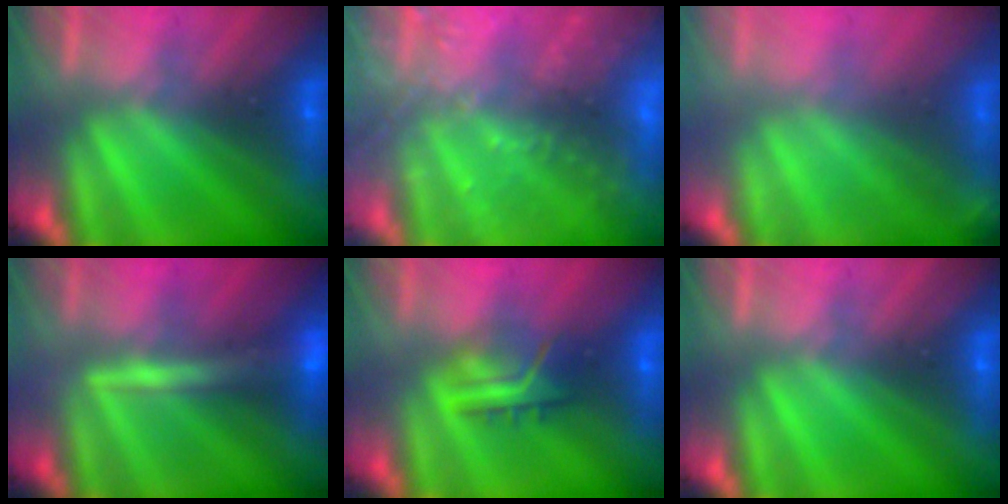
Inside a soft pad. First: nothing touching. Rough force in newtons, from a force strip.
{"total": 8.5}
{"total": 1.8}
{"total": 2.4}
{"total": 9.3}
{"total": 0.0}